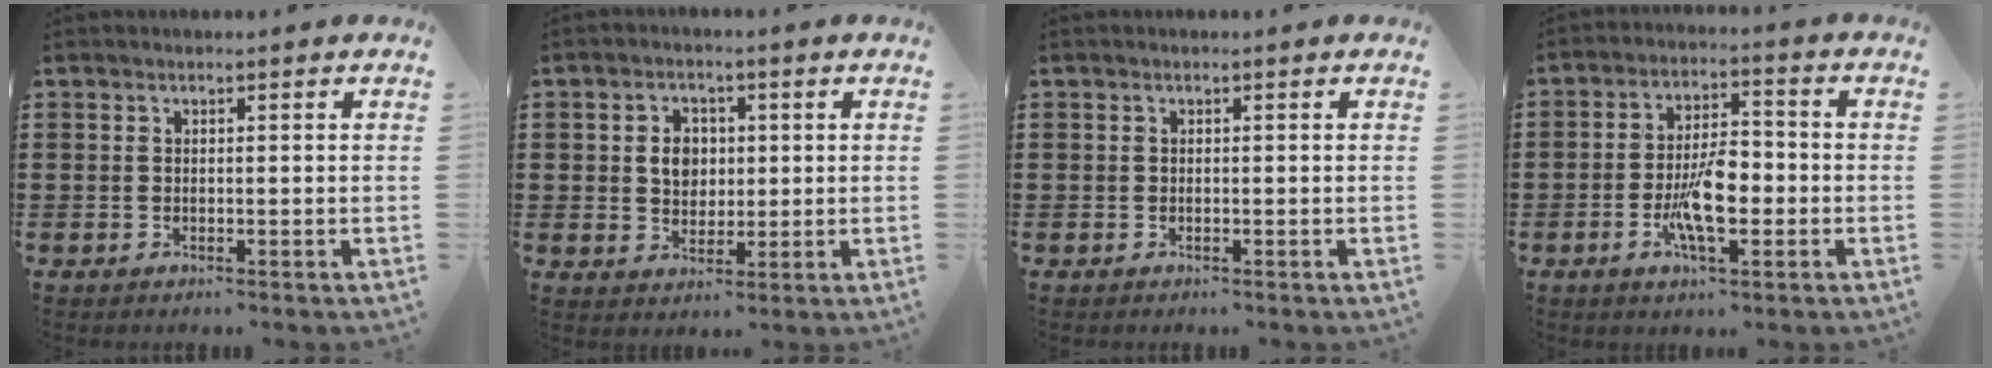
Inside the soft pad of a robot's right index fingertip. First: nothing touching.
{"total": 4.4, "force": [0.6, 3.6, 2.5], "torque": [-0.053, 0.010, 0.006]}
{"total": 0.0}
{"total": 8.6, "force": [-2.3, 3.4, 7.5], "torque": [-0.158, -0.003, -0.045]}